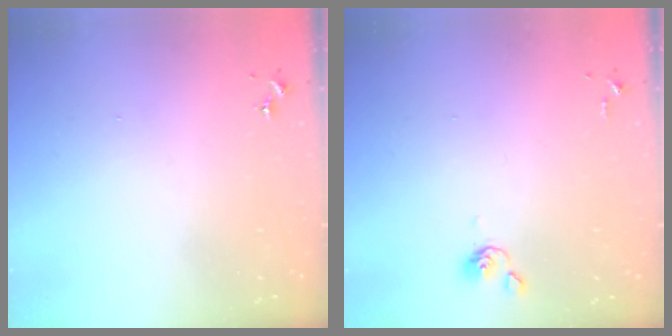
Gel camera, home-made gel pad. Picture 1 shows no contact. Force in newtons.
{"total": 3.8, "press": 3.7, "slide": 0.8}